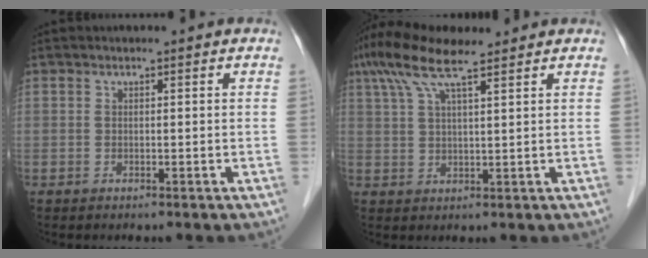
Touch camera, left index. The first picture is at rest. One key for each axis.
{"total": 8.8, "fx": 6.3, "fy": 1.3, "fz": 6.1, "tx": -0.123, "ty": 0.035, "tz": 0.114}